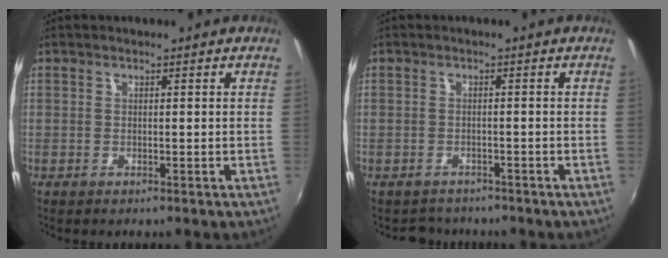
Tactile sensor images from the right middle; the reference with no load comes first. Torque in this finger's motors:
{"motor_torque": [-0.36, -0.12, -0.15, -0.04]}